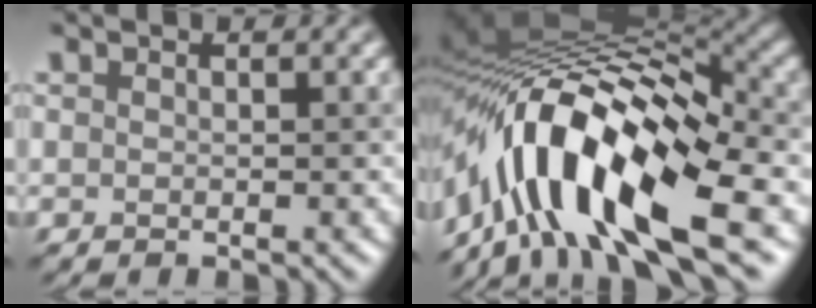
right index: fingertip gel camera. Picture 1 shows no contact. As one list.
[{"total": 14.3, "force": [-5.0, 5.5, 12.2], "torque": [-0.208, 0.024, -0.091]}]